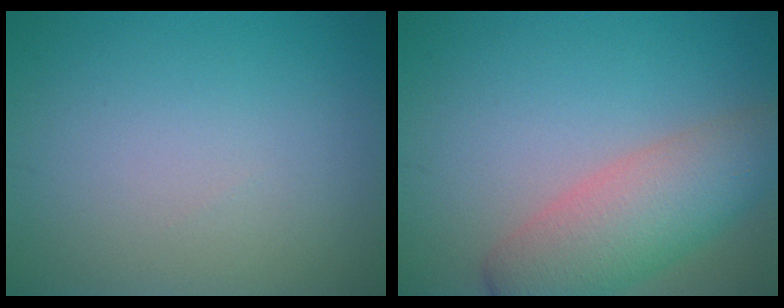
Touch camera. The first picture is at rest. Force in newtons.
{"total": 6.3, "press": 6.3, "slide": 0.6}